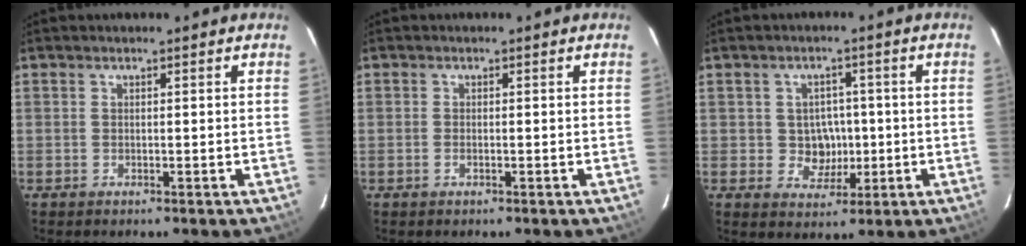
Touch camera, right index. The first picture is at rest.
{"total": 0.6, "force": [-0.3, 0.1, 0.6], "torque": [-0.012, -0.001, -0.006]}
{"total": 5.2, "force": [-0.3, 4.9, 1.8], "torque": [-0.037, 0.011, 0.009]}